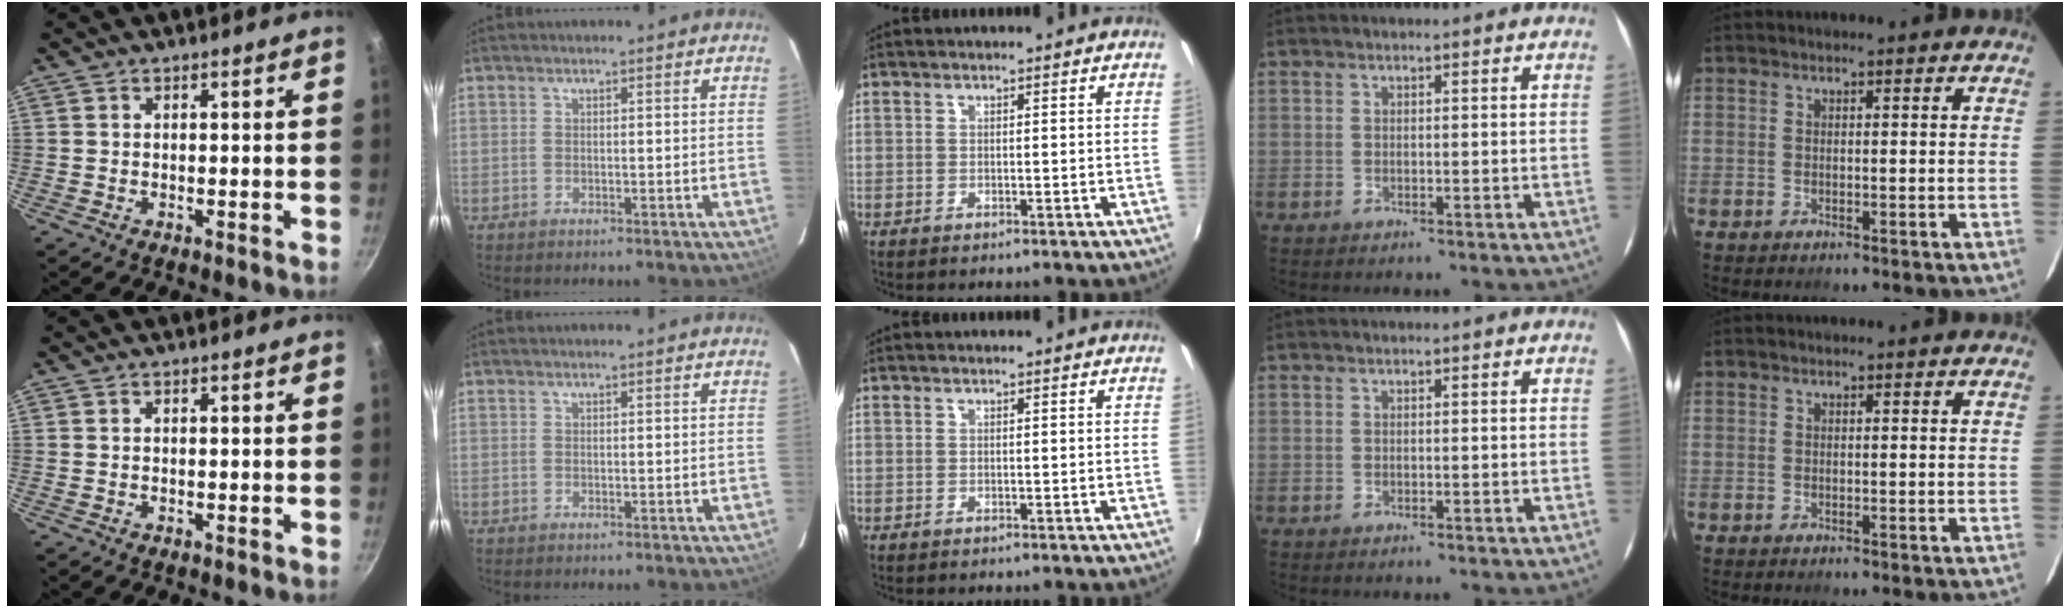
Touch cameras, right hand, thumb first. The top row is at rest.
{}